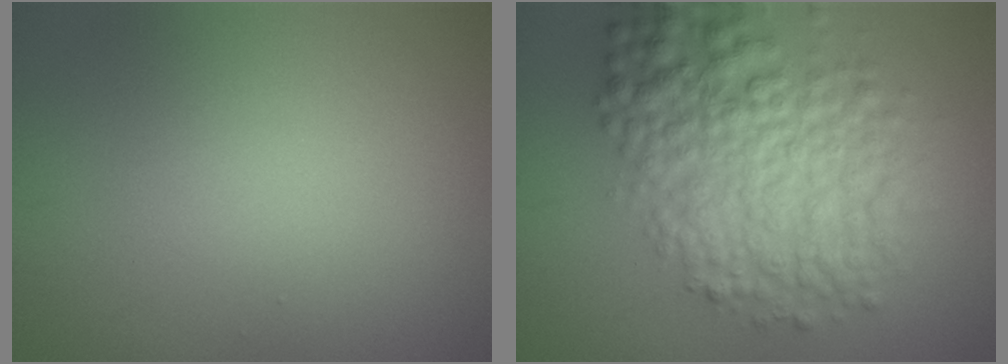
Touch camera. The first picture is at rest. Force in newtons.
{"total": 7.6, "press": 7.6, "slide": 0.2}